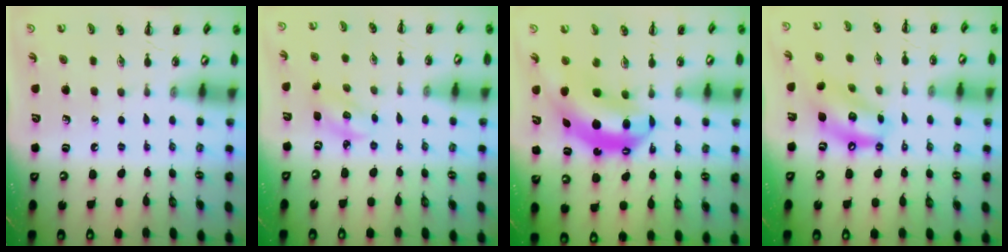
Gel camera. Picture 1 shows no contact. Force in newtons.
{"total": 2.6, "press": 2.5, "slide": 0.6}
{"total": 8.9, "press": 8.6, "slide": 2.3}
{"total": 12.3, "press": 11.9, "slide": 3.1}